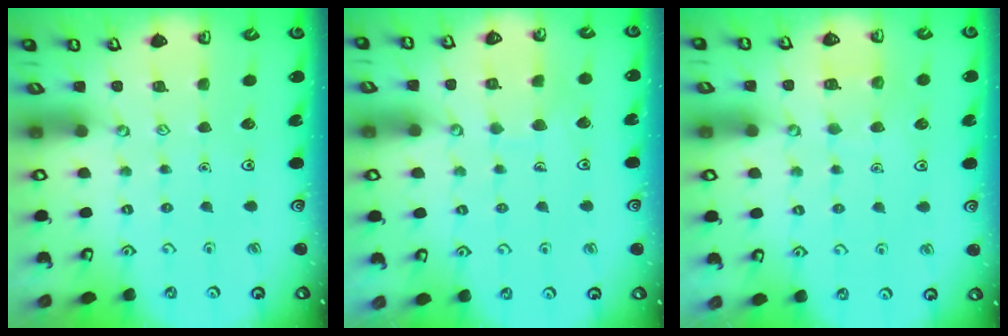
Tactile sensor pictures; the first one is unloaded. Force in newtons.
{"total": 5.3, "press": 5.3, "slide": 0.4}
{"total": 4.5, "press": 4.5, "slide": 0.4}